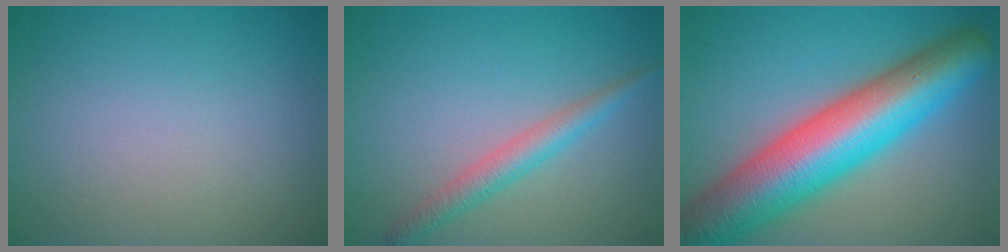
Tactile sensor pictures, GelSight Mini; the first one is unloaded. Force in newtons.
{"total": 2.7, "press": 2.7, "slide": 0.2}
{"total": 13.1, "press": 13.1, "slide": 0.4}